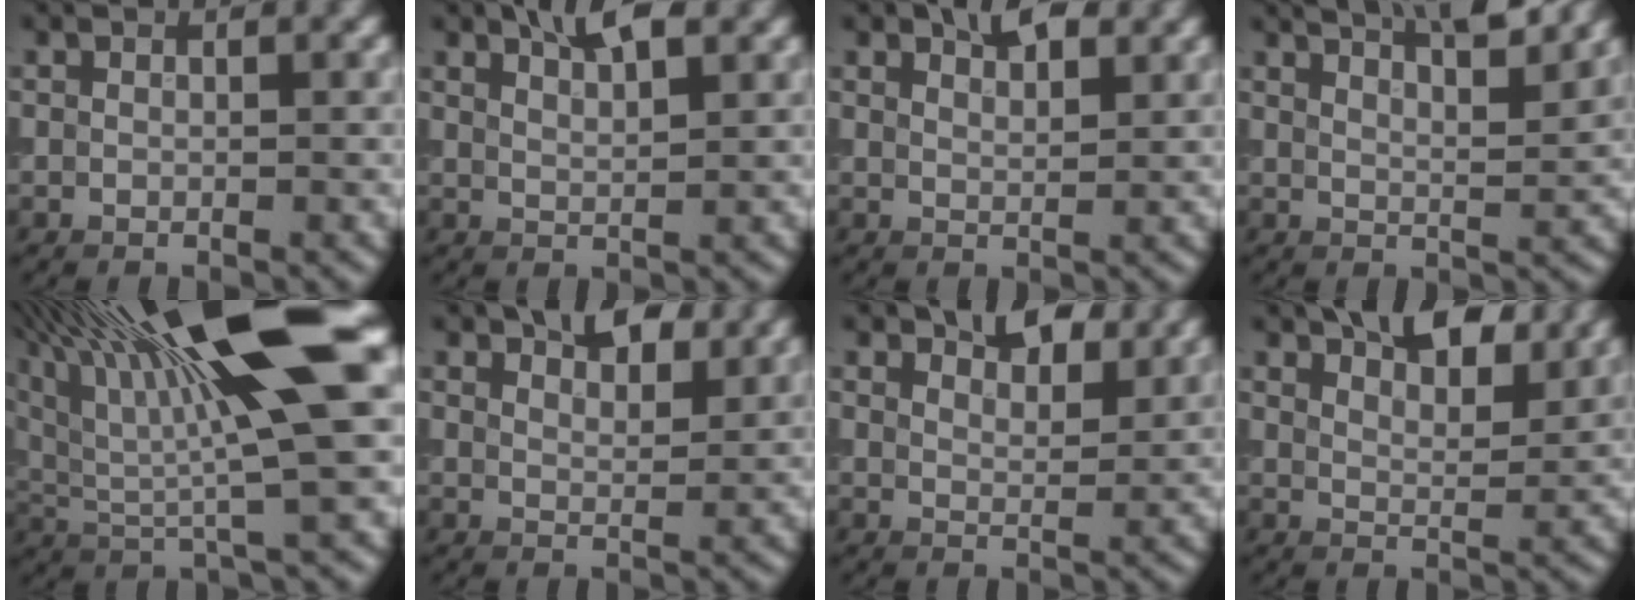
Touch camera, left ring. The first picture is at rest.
{"total": 2.6, "force": [2.1, 0.5, 1.4], "torque": [-0.016, 0.004, 0.036]}
{"total": 2.2, "force": [1.9, 0.7, 0.9], "torque": [-0.012, 0.005, 0.031]}
{"total": 6.4, "force": [5.0, 1.5, 3.7], "torque": [-0.017, 0.024, 0.044]}
{"total": 16.5, "force": [6.5, 3.9, 14.7], "torque": [-0.262, 0.022, 0.112]}
{"total": 3.1, "force": [2.5, 1.3, 1.3], "torque": [-0.016, 0.007, 0.035]}
{"total": 2.7, "force": [2.3, 1.1, 0.8], "torque": [-0.011, 0.002, 0.035]}
{"total": 5.4, "force": [4.2, 1.9, 2.7], "torque": [-0.037, 0.012, 0.057]}